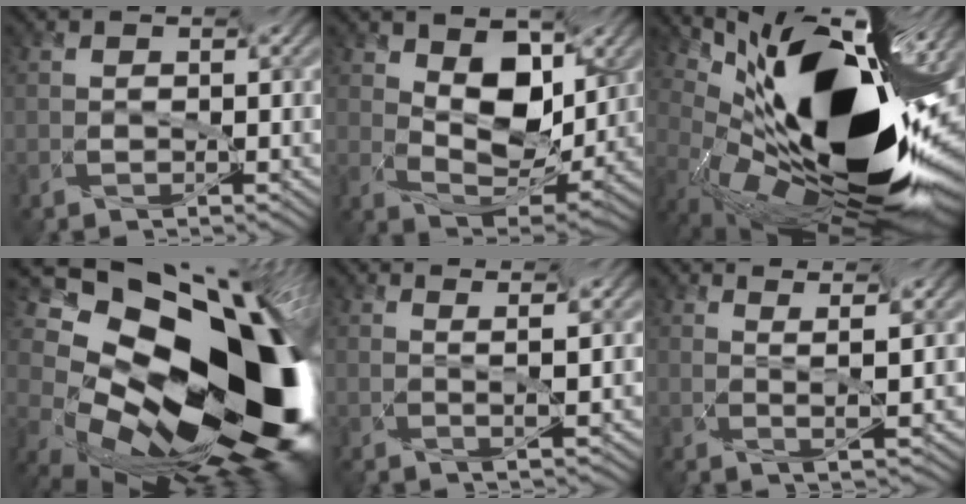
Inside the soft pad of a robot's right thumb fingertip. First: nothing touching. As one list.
[{"total": 8.2, "force": [1.3, 4.7, 6.7], "torque": [-0.105, -0.008, 0.035]}, {"total": 16.5, "force": [0.9, 7.1, 14.9], "torque": [-0.244, -0.029, 0.018]}, {"total": 17.5, "force": [-2.1, 11.6, 12.9], "torque": [-0.192, -0.029, -0.052]}, {"total": 2.9, "force": [2.5, -1.0, 1.2], "torque": [-0.007, -0.005, 0.043]}, {"total": 3.9, "force": [3.2, -1.2, 1.9], "torque": [-0.026, -0.007, 0.053]}]